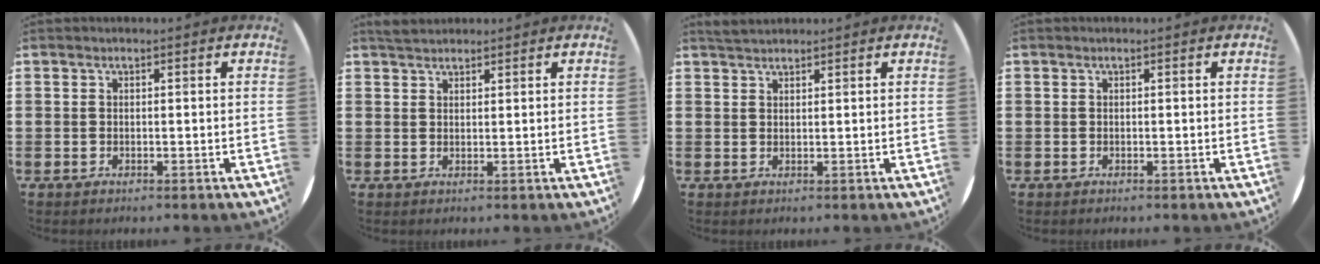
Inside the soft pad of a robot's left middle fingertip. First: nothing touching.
{"total": 2.0, "force": [1.9, 0.6, 0.4], "torque": [-0.003, 0.003, 0.034]}
{"total": 1.7, "force": [1.6, 0.3, 0.3], "torque": [-0.008, 0.005, 0.032]}
{"total": 0.0}